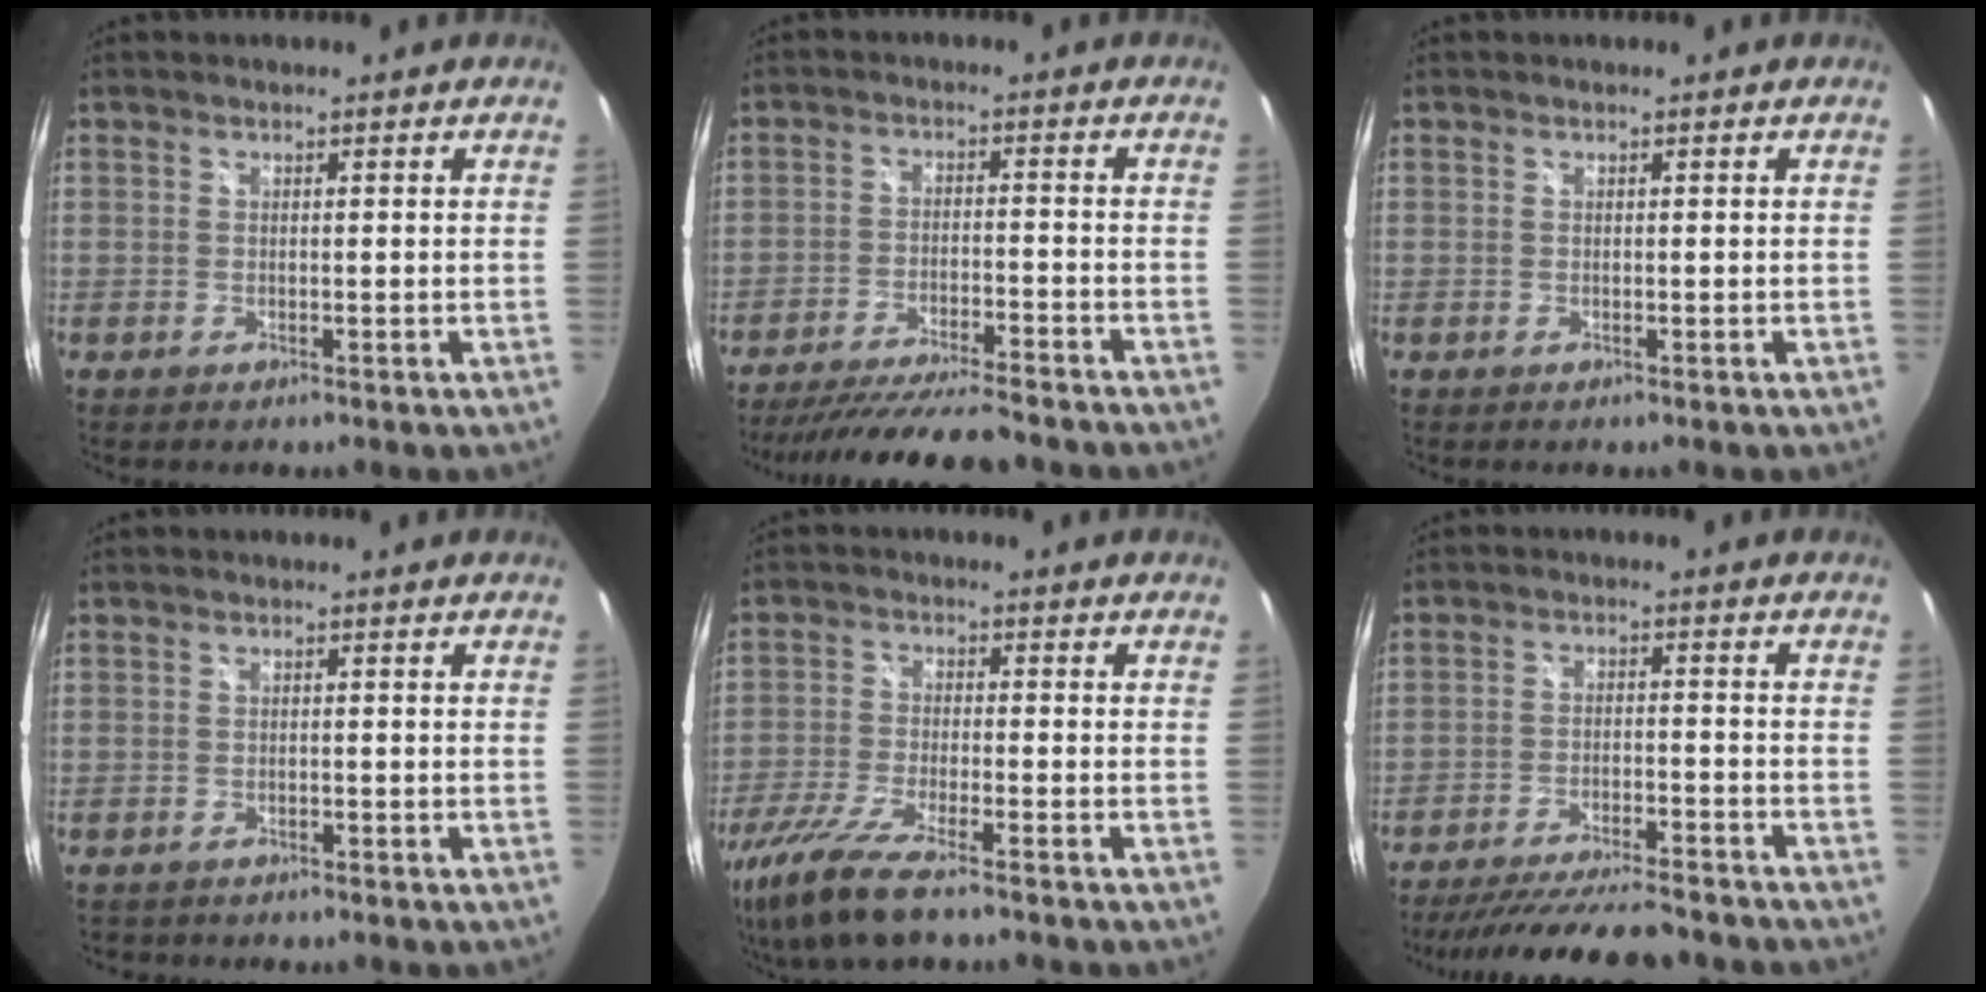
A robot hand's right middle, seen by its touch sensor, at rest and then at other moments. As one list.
[{"total": 15.5, "force": [-13.8, 1.6, 6.9], "torque": [-0.140, -0.018, -0.215]}, {"total": 0.0}, {"total": 1.6, "force": [-1.4, 0.7, 0.3], "torque": [-0.011, -0.005, -0.021]}, {"total": 12.6, "force": [-9.5, 1.9, 8.1], "torque": [-0.183, -0.047, -0.178]}, {"total": 17.3, "force": [-15.2, 2.7, 7.7], "torque": [-0.152, -0.020, -0.229]}]